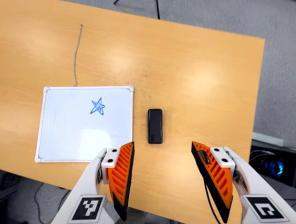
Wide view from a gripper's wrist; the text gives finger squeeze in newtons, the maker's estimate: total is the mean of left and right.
{"total": 0.0}